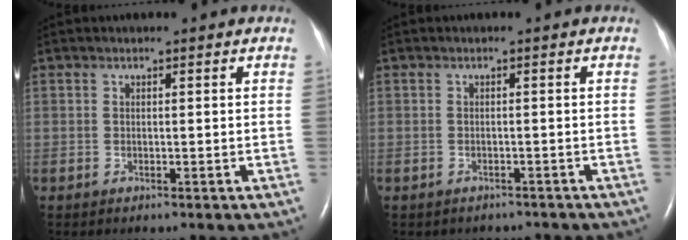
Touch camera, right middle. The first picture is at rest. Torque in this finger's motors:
{"motor_torque": [0.17, -0.24, -0.02, 0.00]}